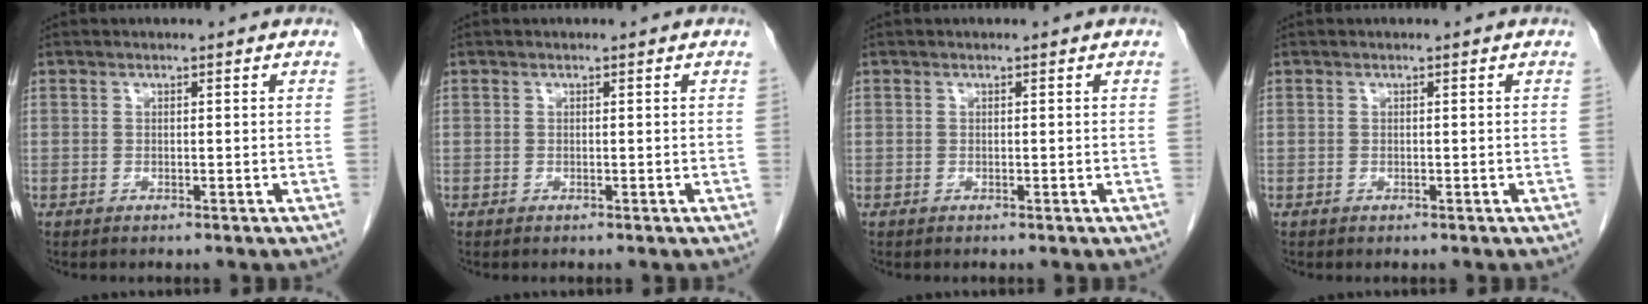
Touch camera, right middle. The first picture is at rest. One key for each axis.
{"total": 0.0}
{"total": 0.0}
{"total": 0.0}